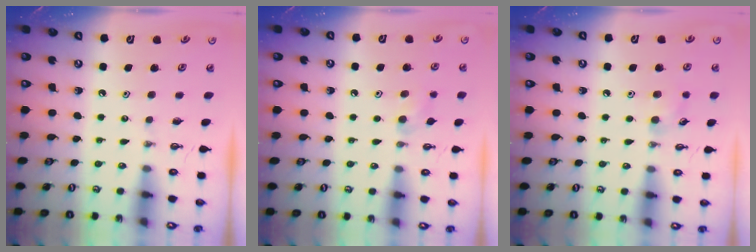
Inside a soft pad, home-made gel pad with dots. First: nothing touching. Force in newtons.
{"total": 5.7, "press": 5.7, "slide": 1.0}
{"total": 6.8, "press": 6.6, "slide": 1.5}